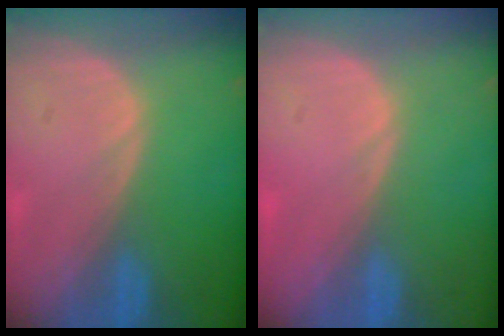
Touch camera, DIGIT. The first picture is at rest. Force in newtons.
{"total": 0.5, "press": 0.0, "slide": 0.5}